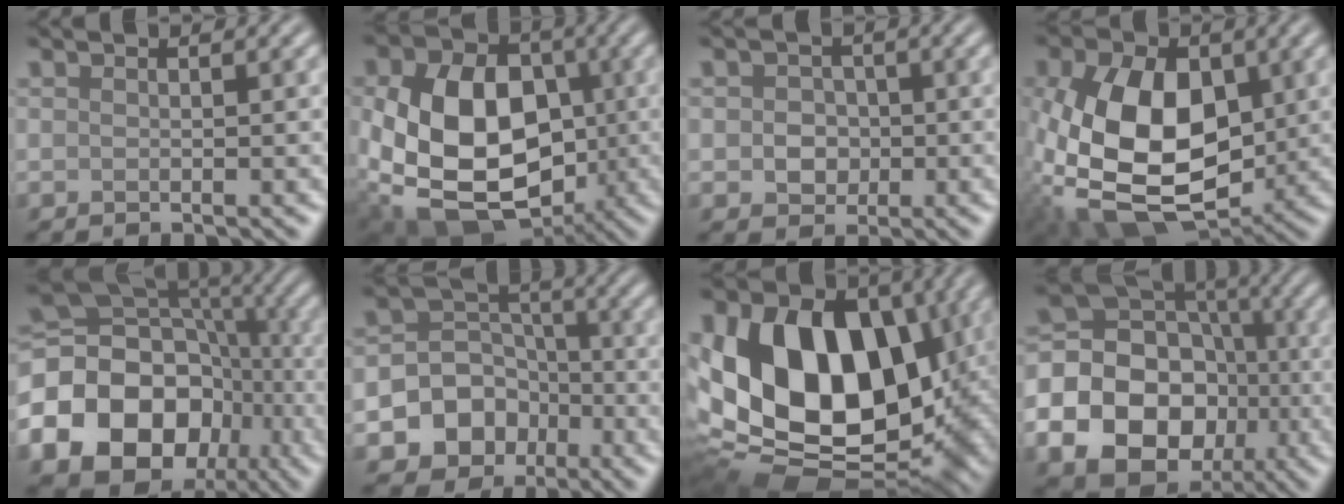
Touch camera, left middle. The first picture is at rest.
{"total": 15.4, "force": [-1.9, 11.9, 9.6], "torque": [-0.170, -0.023, -0.034]}
{"total": 2.5, "force": [-0.1, 2.2, 1.2], "torque": [-0.016, -0.001, -0.007]}
{"total": 13.0, "force": [-0.6, 8.2, 10.0], "torque": [-0.214, -0.012, -0.011]}
{"total": 20.5, "force": [-7.2, 16.8, 9.3], "torque": [-0.179, -0.019, -0.130]}
{"total": 8.7, "force": [-4.0, 7.3, 2.5], "torque": [-0.025, -0.007, -0.090]}
{"total": 17.2, "force": [2.1, 12.0, 12.2], "torque": [-0.230, -0.016, 0.030]}
{"total": 18.3, "force": [-5.2, 16.0, 7.2], "torque": [-0.176, -0.018, -0.099]}